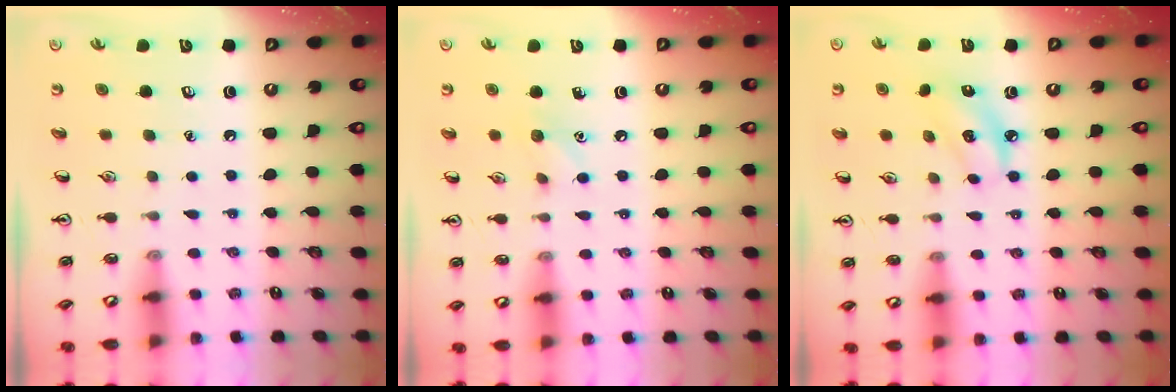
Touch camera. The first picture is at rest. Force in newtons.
{"total": 5.6, "press": 5.3, "slide": 1.8}
{"total": 6.1, "press": 6.0, "slide": 1.2}